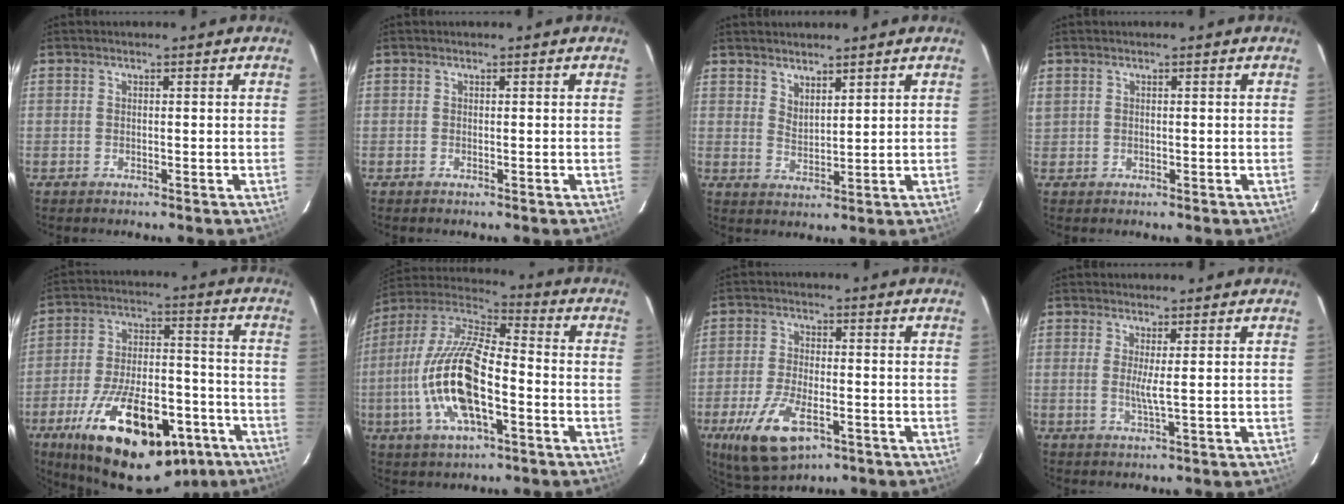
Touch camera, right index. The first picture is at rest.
{"total": 0.0}
{"total": 3.5, "force": [3.1, 1.1, 1.4], "torque": [-0.022, -0.004, 0.054]}
{"total": 1.3, "force": [0.2, 1.1, 0.6], "torque": [-0.011, 0.001, 0.005]}
{"total": 26.6, "force": [-15.8, 11.7, 17.9], "torque": [-0.307, -0.007, -0.225]}
{"total": 18.4, "force": [-5.0, 6.6, 16.4], "torque": [-0.336, -0.006, -0.101]}
{"total": 12.0, "force": [-5.8, 5.3, 9.1], "torque": [-0.199, -0.022, -0.101]}
{"total": 2.5, "force": [0.3, -0.5, 2.4], "torque": [-0.046, -0.009, 0.003]}